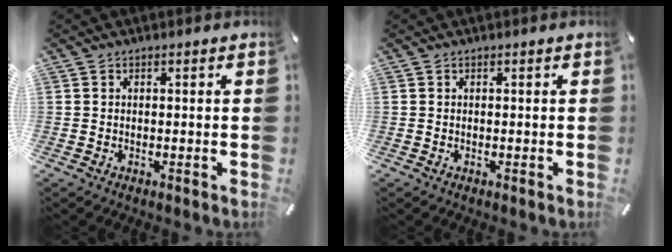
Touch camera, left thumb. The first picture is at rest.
{"total": 0.0}